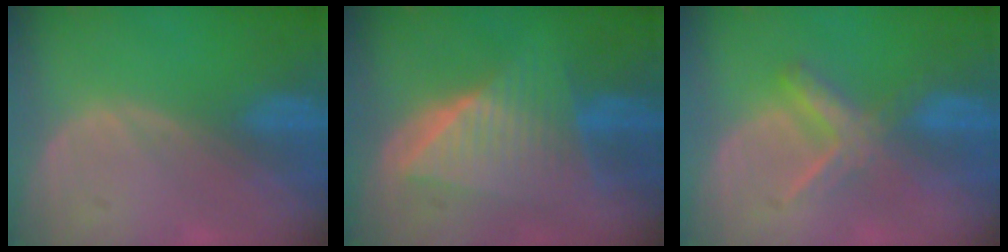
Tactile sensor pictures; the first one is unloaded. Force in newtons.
{"total": 8.8, "press": 8.8, "slide": 0.5}
{"total": 5.6, "press": 5.4, "slide": 1.1}